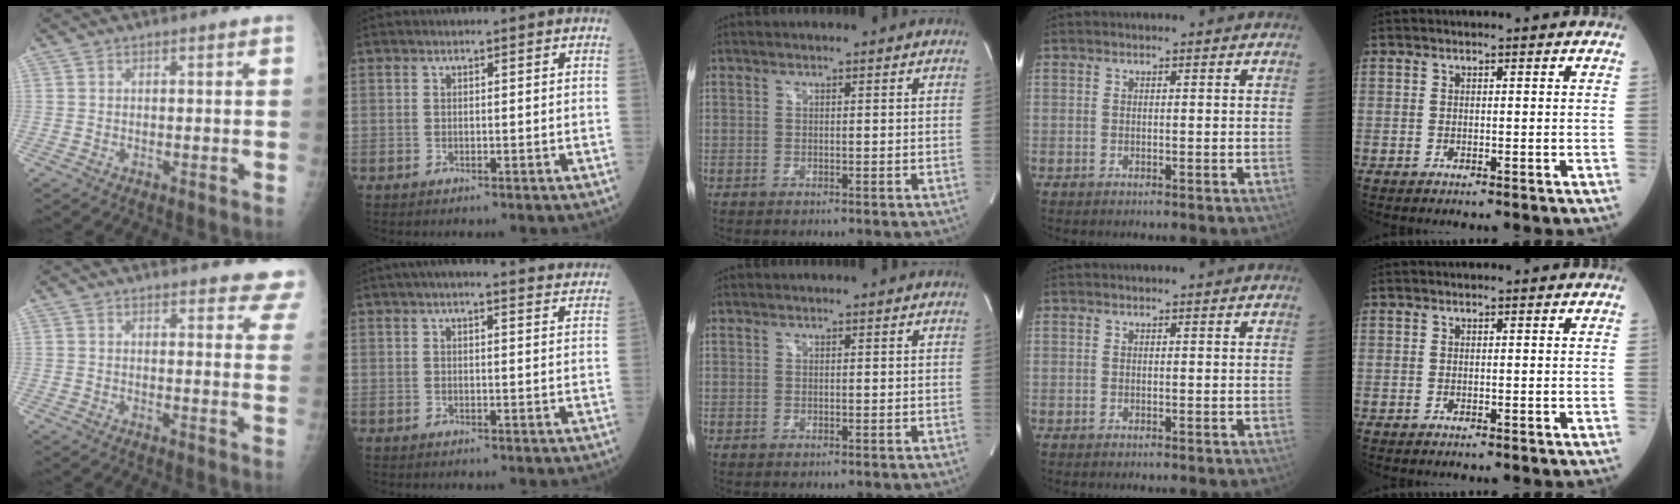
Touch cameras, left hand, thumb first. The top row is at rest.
{"thumb": {"total": 10.4, "force": [9.5, 2.7, 3.1], "torque": [0.012, -0.042, 0.085]}, "index": {"total": 13.9, "force": [12.6, 1.4, 5.5], "torque": [-0.068, 0.027, 0.144]}}